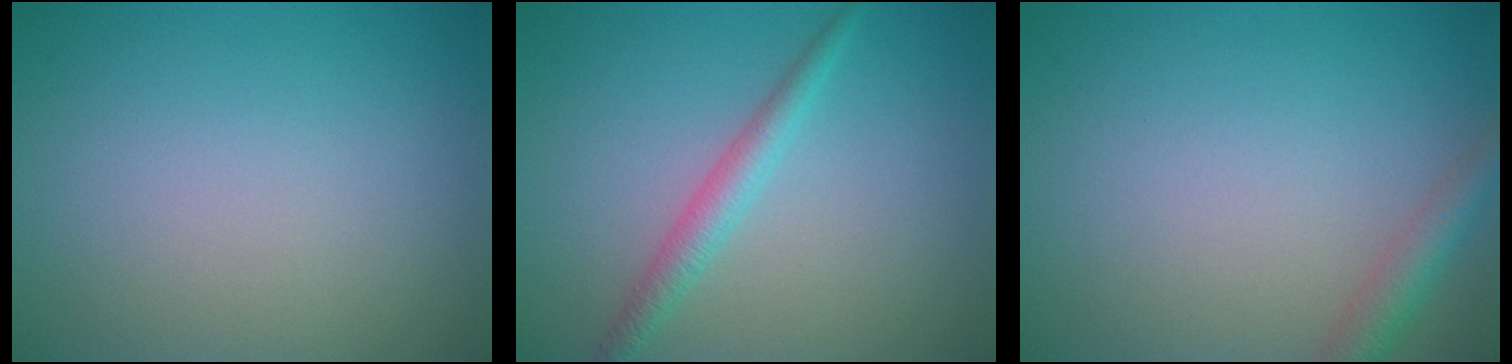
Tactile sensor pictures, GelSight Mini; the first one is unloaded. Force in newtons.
{"total": 2.3, "press": 2.2, "slide": 0.1}
{"total": 2.4, "press": 2.4, "slide": 0.1}